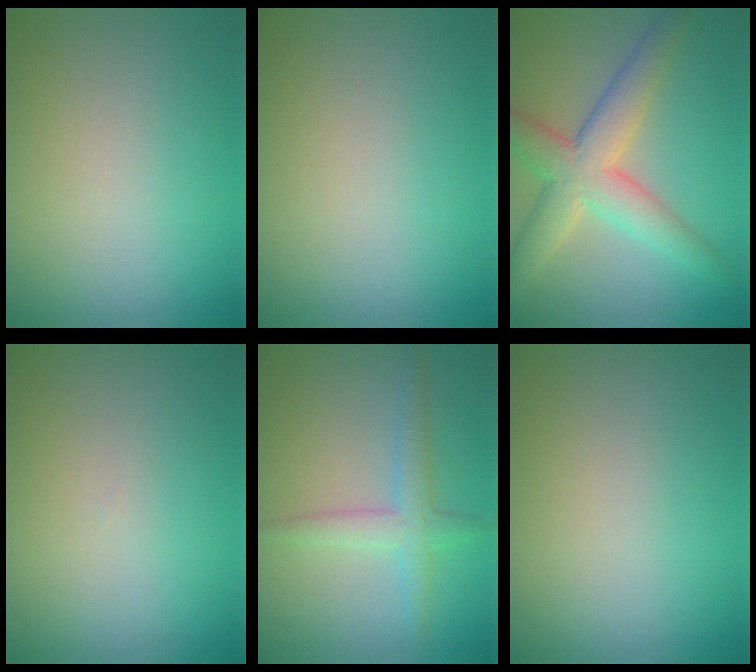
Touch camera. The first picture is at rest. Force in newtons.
{"total": 0.0}
{"total": 6.1, "press": 6.1, "slide": 0.2}
{"total": 0.0}
{"total": 2.7, "press": 2.7, "slide": 0.1}
{"total": 0.0}